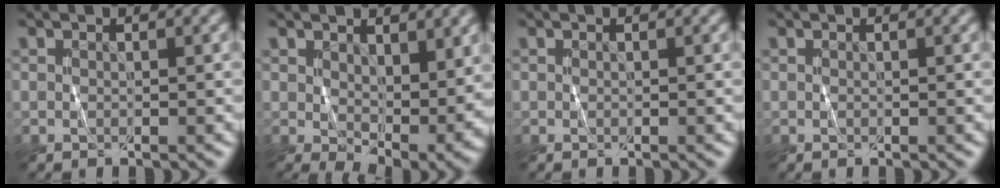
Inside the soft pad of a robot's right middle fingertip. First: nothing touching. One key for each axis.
{"total": 7.1, "fx": 1.0, "fy": 3.9, "fz": 5.9, "tx": -0.107, "ty": -0.026, "tz": 0.027}
{"total": 0.0}
{"total": 0.0}